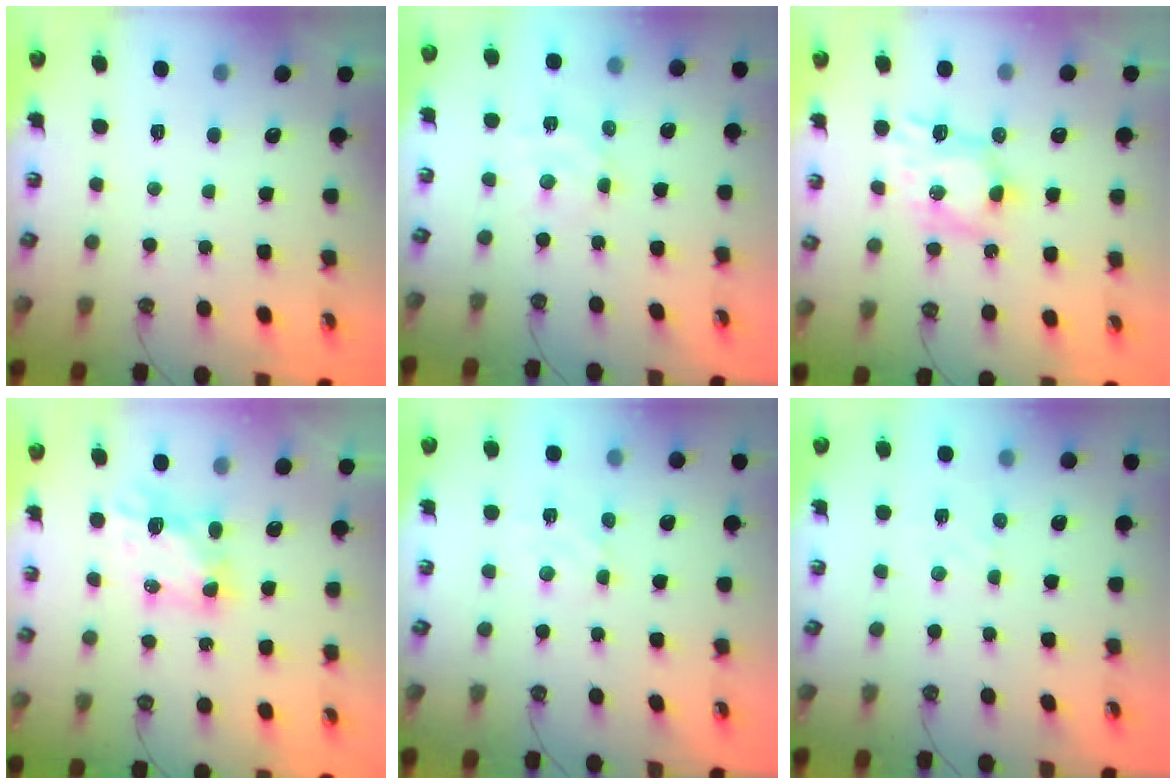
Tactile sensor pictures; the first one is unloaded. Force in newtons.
{"total": 6.8, "press": 6.8, "slide": 0.4}
{"total": 8.5, "press": 8.5, "slide": 0.2}
{"total": 5.6, "press": 5.6, "slide": 0.5}
{"total": 2.8, "press": 2.8, "slide": 0.1}
{"total": 1.5, "press": 1.4, "slide": 0.3}